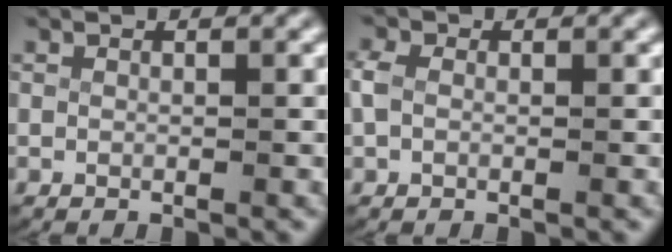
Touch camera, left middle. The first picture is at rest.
{"total": 1.2, "force": [0.0, 0.9, 0.8], "torque": [-0.030, -0.005, 0.004]}